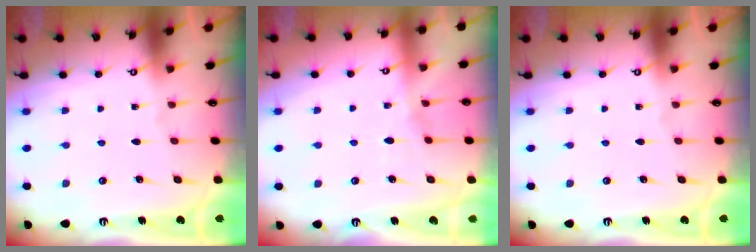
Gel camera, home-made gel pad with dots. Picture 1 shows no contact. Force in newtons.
{"total": 6.6, "press": 6.6, "slide": 0.6}
{"total": 0.0}